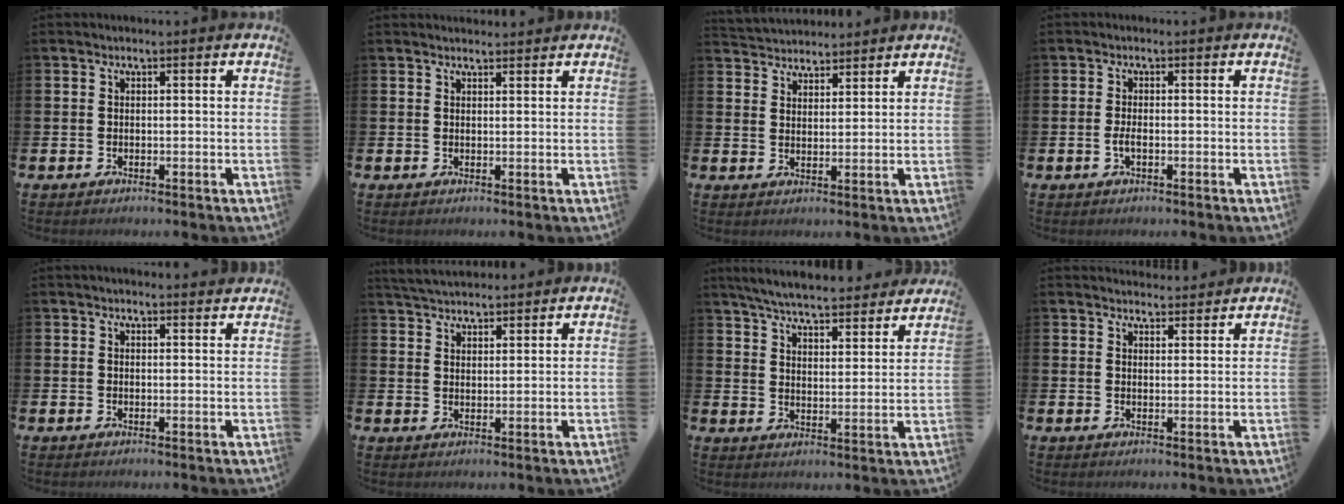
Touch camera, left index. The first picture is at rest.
{"total": 1.5, "force": [1.5, 0.3, 0.1], "torque": [0.011, -0.008, 0.024]}
{"total": 3.6, "force": [3.5, 0.9, -0.7], "torque": [-0.003, -0.016, 0.065]}
{"total": 1.6, "force": [-0.5, 0.5, 1.4], "torque": [-0.028, 0.003, -0.010]}
{"total": 1.5, "force": [1.5, 0.1, 0.0], "torque": [0.010, -0.010, 0.026]}
{"total": 4.1, "force": [4.1, 0.8, 0.3], "torque": [-0.020, -0.015, 0.076]}
{"total": 6.6, "force": [6.4, 0.7, 1.4], "torque": [-0.044, -0.043, 0.111]}
{"total": 3.1, "force": [3.0, 0.5, -0.2], "torque": [0.012, -0.021, 0.052]}